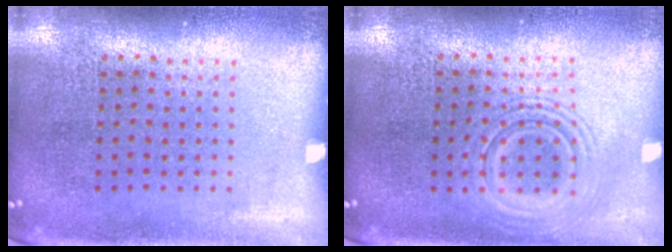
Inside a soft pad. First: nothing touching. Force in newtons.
{"total": 2.6, "press": 2.6, "slide": 0.4}